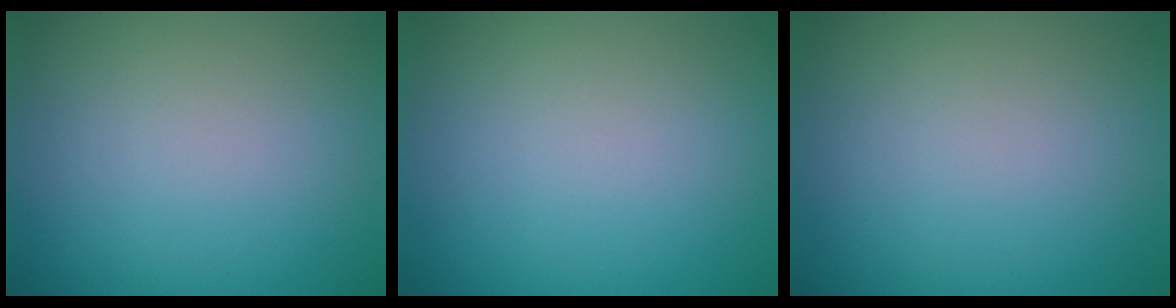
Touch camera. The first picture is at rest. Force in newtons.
{"total": 0.0}
{"total": 0.0}